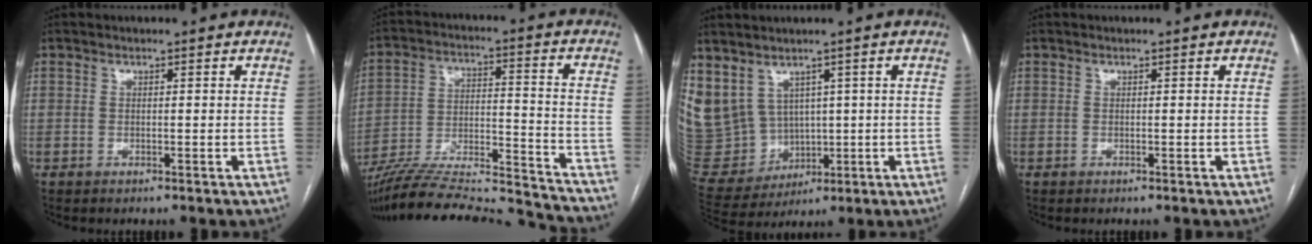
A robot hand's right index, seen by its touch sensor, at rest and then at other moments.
{"total": 29.0, "force": [-26.7, 3.1, 10.9], "torque": [-0.169, -0.015, -0.395]}
{"total": 12.1, "force": [2.7, 10.9, 4.5], "torque": [-0.129, 0.034, 0.090]}
{"total": 0.0}